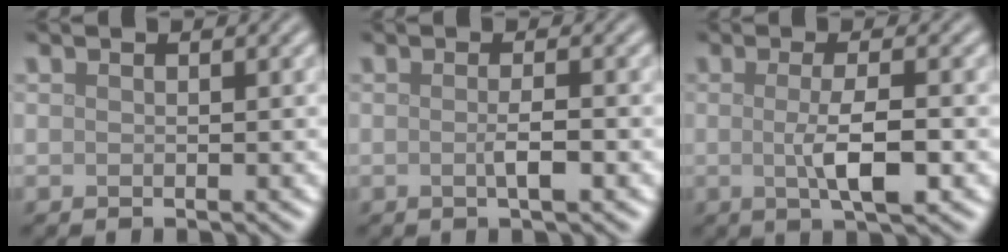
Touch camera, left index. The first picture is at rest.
{"total": 1.8, "force": [-0.3, 0.3, 1.8], "torque": [-0.033, -0.001, -0.007]}
{"total": 3.9, "force": [-0.4, 0.8, 3.8], "torque": [-0.068, -0.005, -0.005]}